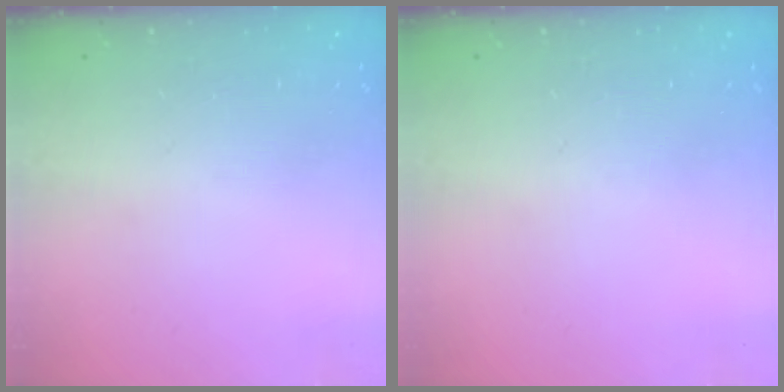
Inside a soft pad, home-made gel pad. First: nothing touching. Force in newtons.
{"total": 0.0}